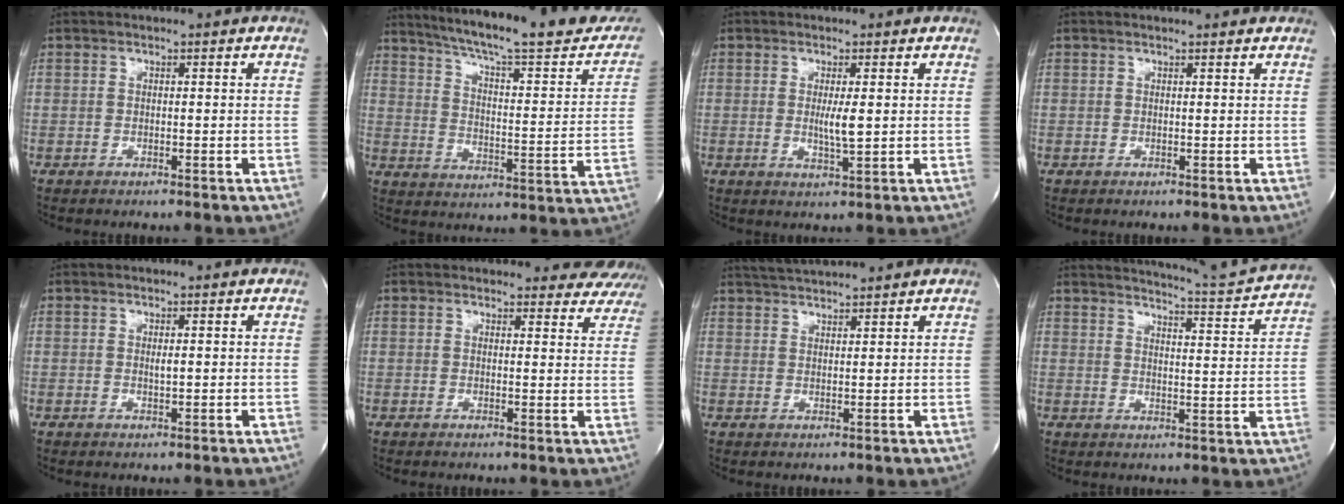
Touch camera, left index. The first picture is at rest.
{"total": 25.6, "force": [21.6, 3.1, 13.3], "torque": [-0.200, -0.045, 0.279]}
{"total": 3.0, "force": [0.1, 0.2, 2.9], "torque": [-0.059, -0.011, 0.003]}
{"total": 1.6, "force": [1.6, 0.0, 0.2], "torque": [-0.009, -0.002, 0.014]}
{"total": 0.8, "force": [0.0, 0.1, 0.8], "torque": [-0.019, -0.006, 0.000]}
{"total": 12.9, "force": [12.4, 3.6, 0.7], "torque": [0.034, -0.042, 0.102]}
{"total": 5.5, "force": [5.2, -0.5, 1.5], "torque": [-0.035, 0.021, 0.090]}
{"total": 11.9, "force": [11.6, -1.9, 1.9], "torque": [-0.044, -0.052, 0.147]}